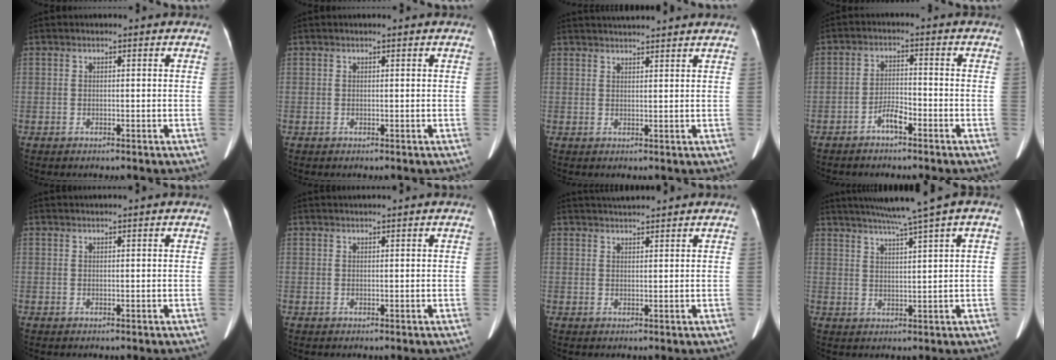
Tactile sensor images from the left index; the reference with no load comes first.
{"total": 0.5, "force": [0.5, 0.0, 0.2], "torque": [-0.003, 0.006, 0.008]}
{"total": 7.2, "force": [6.8, -0.6, 2.3], "torque": [-0.033, 0.030, 0.086]}
{"total": 3.1, "force": [-2.3, 0.8, 2.1], "torque": [-0.038, 0.006, -0.043]}
{"total": 2.3, "force": [2.1, -0.6, 0.7], "torque": [-0.008, 0.020, 0.037]}
{"total": 2.7, "force": [2.5, -0.7, 0.8], "torque": [-0.008, 0.022, 0.042]}
{"total": 4.5, "force": [4.3, -0.4, 1.2], "torque": [-0.019, 0.027, 0.068]}
{"total": 9.1, "force": [6.4, -1.6, 6.2], "torque": [-0.096, 0.019, 0.094]}